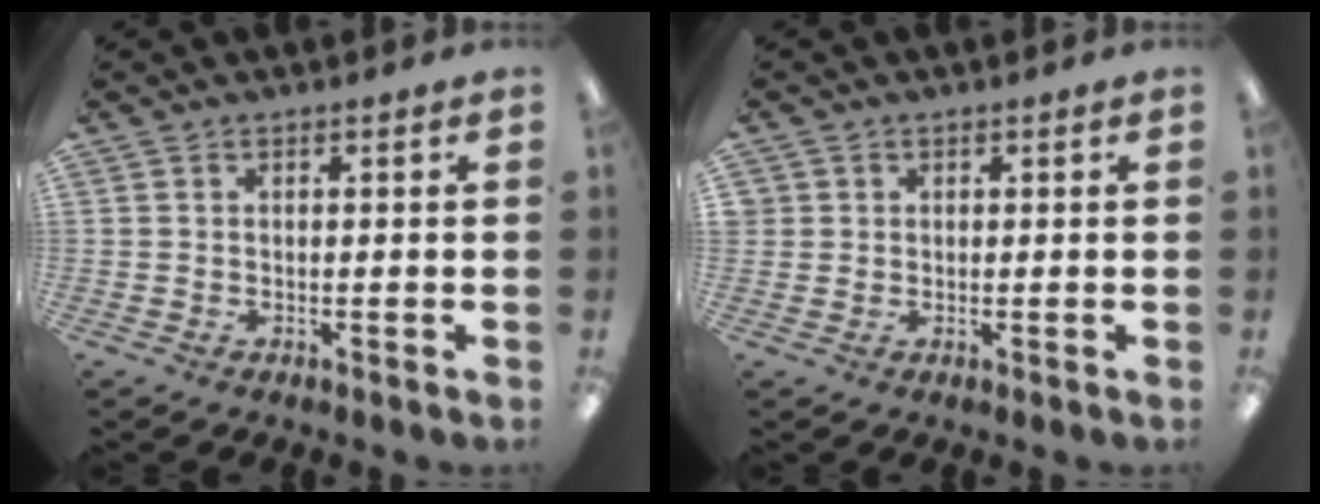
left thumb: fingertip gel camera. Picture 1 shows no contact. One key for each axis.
{"total": 1.7, "fx": 0.5, "fy": 1.6, "fz": -0.1, "tx": 0.000, "ty": 0.003, "tz": 0.009}